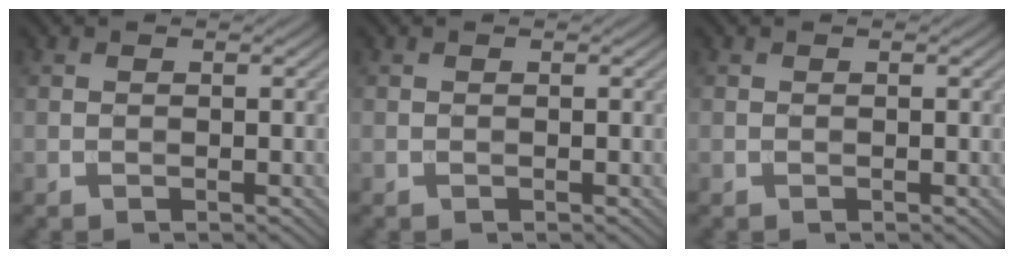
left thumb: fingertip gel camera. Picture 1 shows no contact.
{"total": 0.0}
{"total": 0.0}